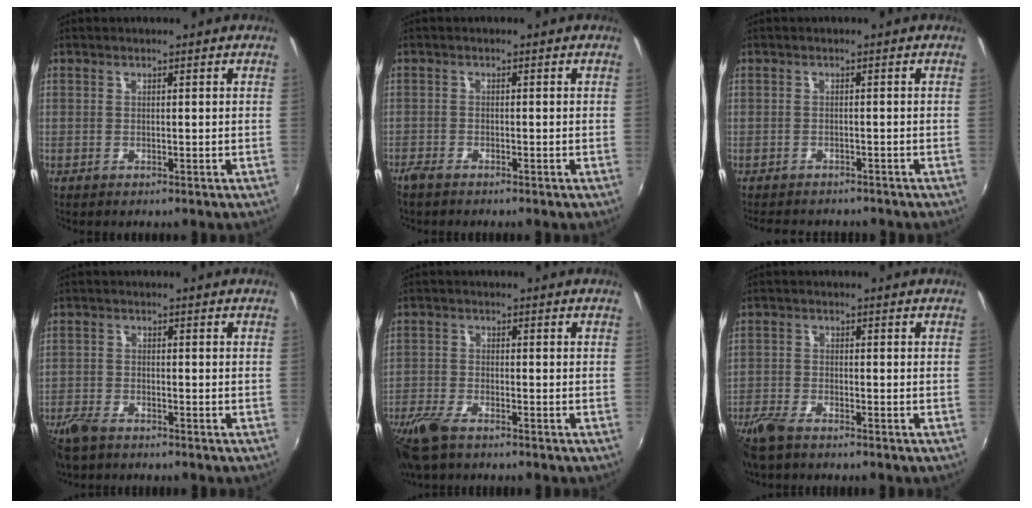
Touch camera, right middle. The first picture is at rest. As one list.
[{"total": 2.3, "force": [-2.0, 0.6, 0.9], "torque": [-0.028, -0.006, -0.042]}, {"total": 5.2, "force": [-4.6, 1.8, 1.5], "torque": [-0.040, -0.010, -0.069]}, {"total": 6.5, "force": [-5.1, 2.6, 2.9], "torque": [-0.085, -0.018, -0.103]}, {"total": 9.6, "force": [-7.0, 3.4, 5.6], "torque": [-0.146, -0.033, -0.140]}, {"total": 6.9, "force": [-5.6, 2.1, 3.5], "torque": [-0.098, -0.023, -0.113]}]